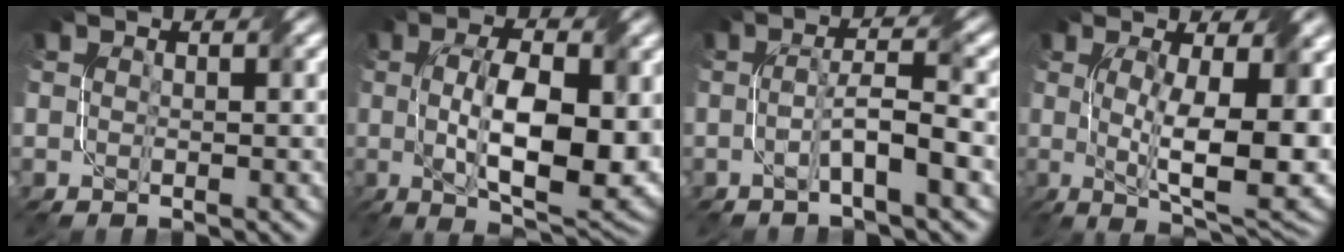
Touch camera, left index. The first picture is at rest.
{"total": 11.3, "force": [-0.2, 4.5, 10.3], "torque": [-0.163, -0.010, 0.003]}
{"total": 3.8, "force": [-1.3, 0.3, 3.5], "torque": [-0.062, 0.013, -0.029]}
{"total": 11.6, "force": [0.0, 3.6, 11.0], "torque": [-0.169, -0.011, 0.003]}